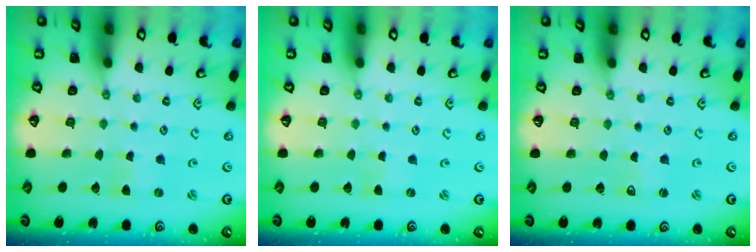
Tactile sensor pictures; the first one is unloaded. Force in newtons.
{"total": 0.0}
{"total": 1.2, "press": 1.2, "slide": 0.2}